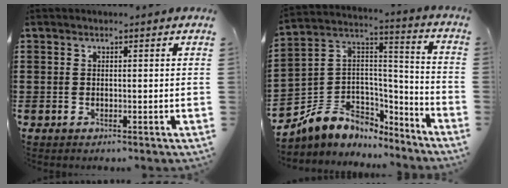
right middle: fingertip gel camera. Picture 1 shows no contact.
{"total": 6.5, "force": [-4.1, 5.1, 0.4], "torque": [-0.044, -0.011, -0.083]}